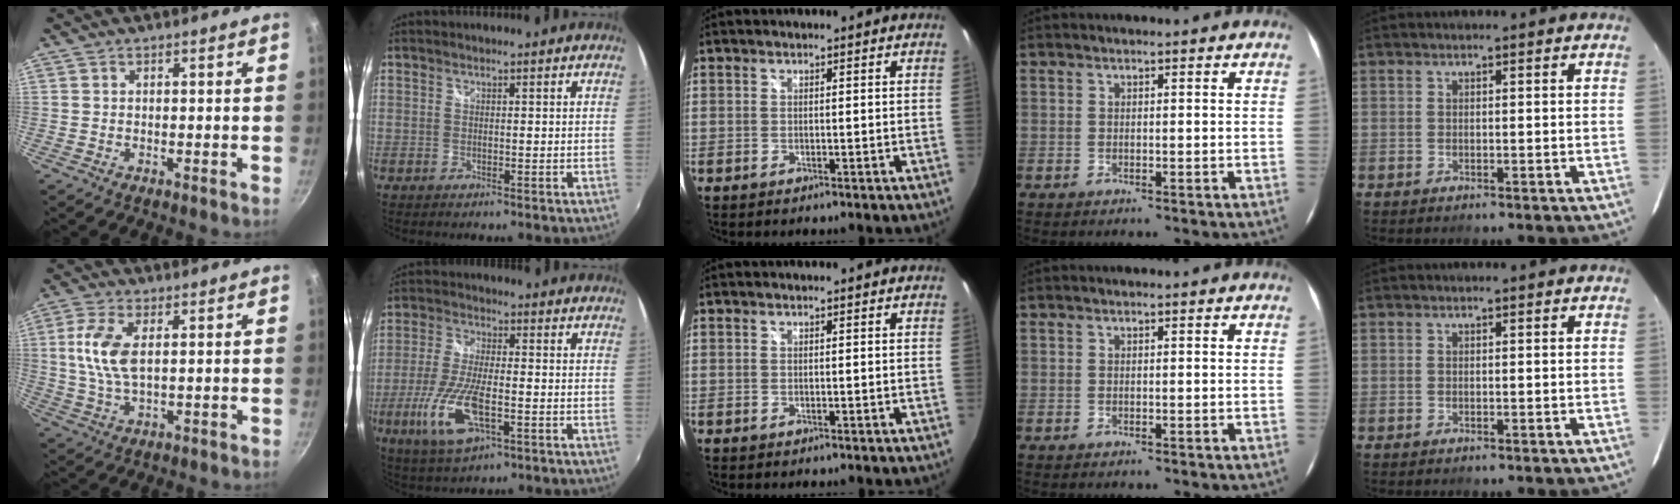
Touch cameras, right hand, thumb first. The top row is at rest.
{"thumb": {"total": 8.7, "force": [1.4, 4.3, 7.5], "torque": [-0.152, 0.003, 0.027]}, "index": {"total": 12.6, "force": [-4.4, 4.3, 11.0], "torque": [-0.237, -0.017, -0.083]}}